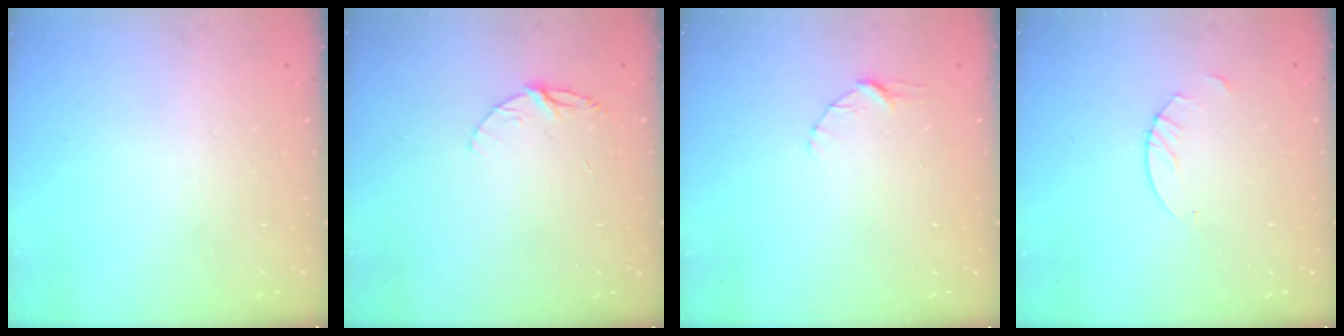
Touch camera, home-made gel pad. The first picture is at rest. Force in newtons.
{"total": 6.0, "press": 6.0, "slide": 0.6}
{"total": 3.8, "press": 3.8, "slide": 0.4}
{"total": 2.7, "press": 2.7, "slide": 0.2}